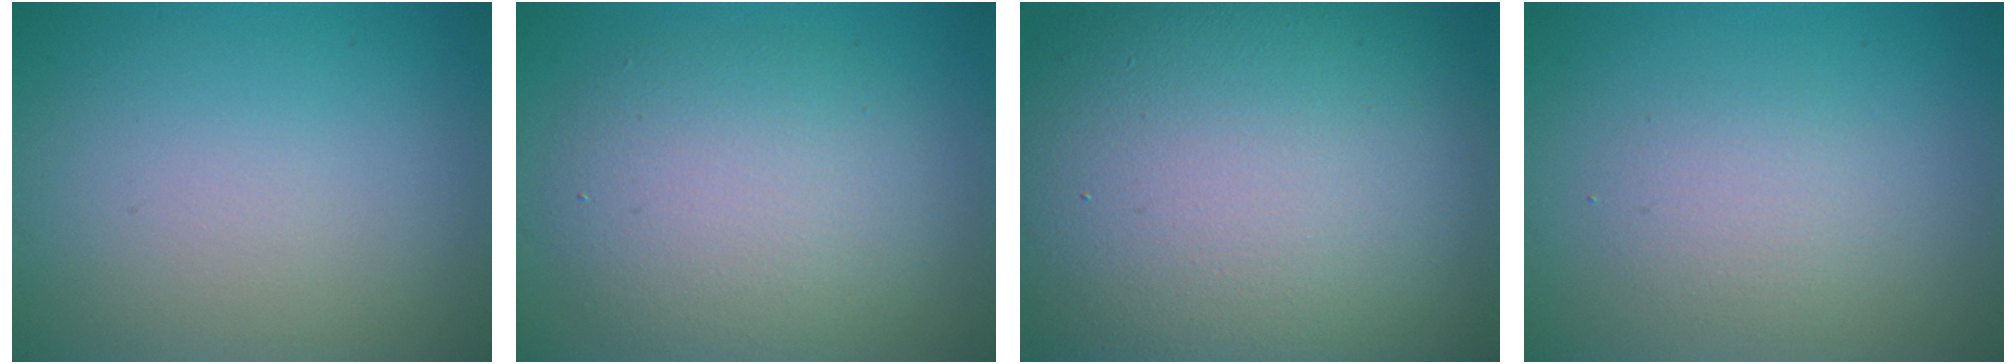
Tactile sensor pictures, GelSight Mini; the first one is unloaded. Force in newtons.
{"total": 5.9, "press": 5.9, "slide": 0.6}
{"total": 18.0, "press": 17.9, "slide": 1.0}
{"total": 1.7, "press": 1.7, "slide": 0.0}